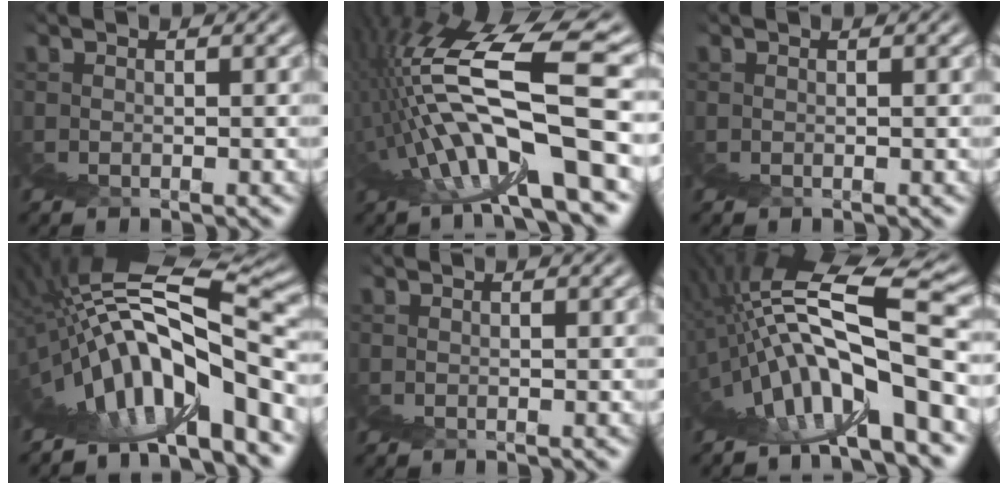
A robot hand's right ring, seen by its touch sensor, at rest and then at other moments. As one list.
[{"total": 10.2, "force": [4.3, 0.3, 9.2], "torque": [-0.169, 0.035, 0.065]}, {"total": 0.0}, {"total": 10.8, "force": [1.2, 3.1, 10.3], "torque": [-0.158, 0.040, 0.013]}, {"total": 0.0}, {"total": 12.1, "force": [4.3, 3.2, 10.8], "torque": [-0.178, 0.048, 0.054]}]